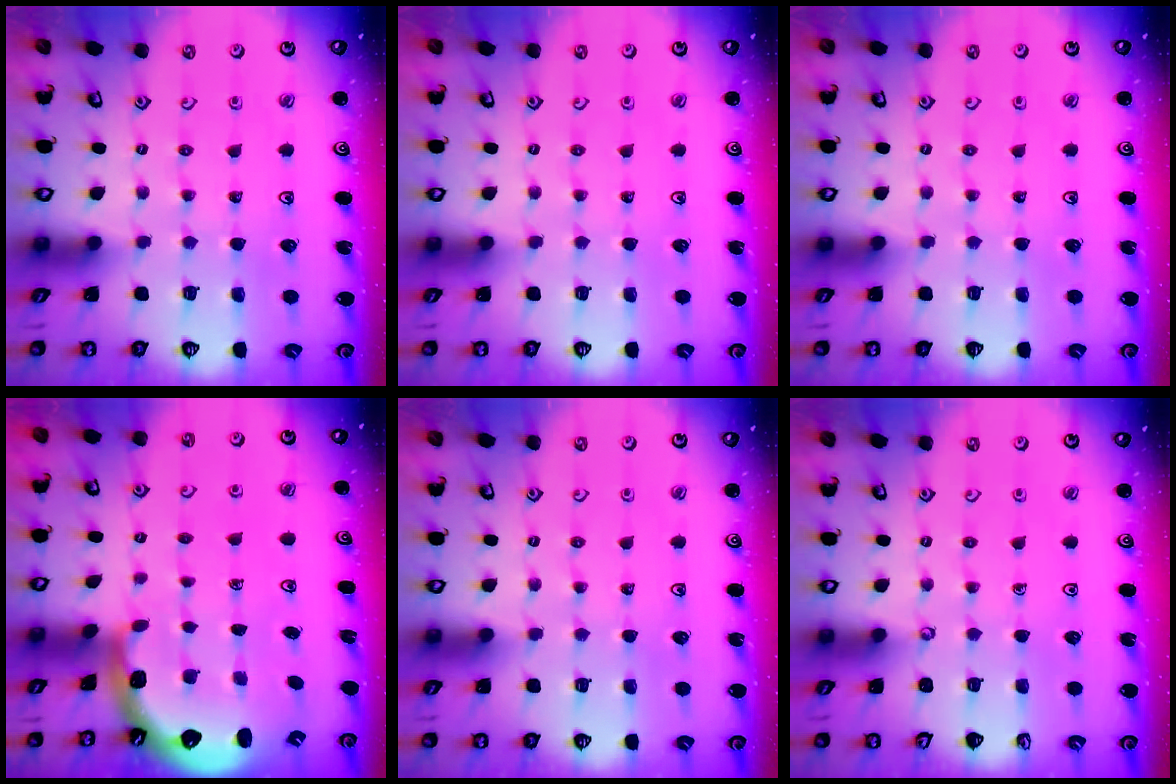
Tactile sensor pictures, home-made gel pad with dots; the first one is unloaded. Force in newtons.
{"total": 0.0}
{"total": 0.0}
{"total": 1.5, "press": 1.3, "slide": 0.6}
{"total": 0.0}
{"total": 0.0}